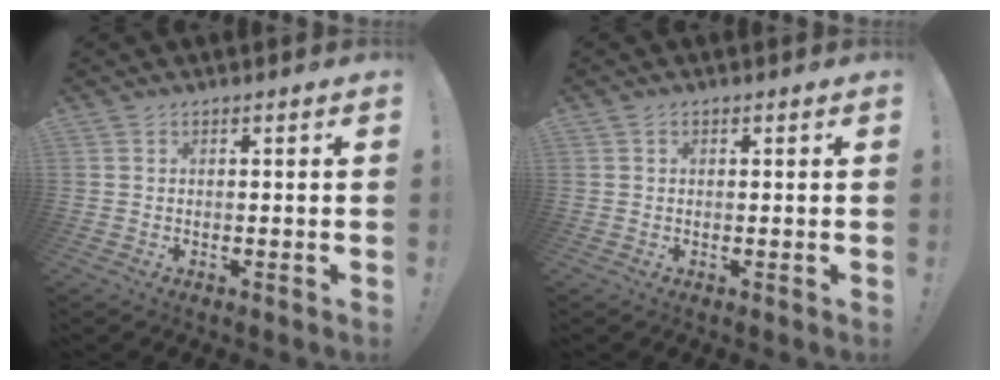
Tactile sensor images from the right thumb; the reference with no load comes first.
{"total": 0.7, "force": [0.2, 0.7, 0.2], "torque": [0.003, 0.000, 0.002]}